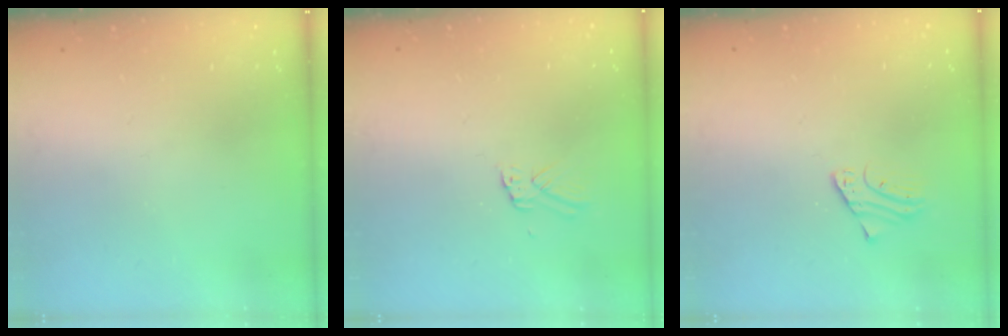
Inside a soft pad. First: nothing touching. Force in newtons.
{"total": 2.9, "press": 2.9, "slide": 0.2}
{"total": 2.7, "press": 2.7, "slide": 0.1}